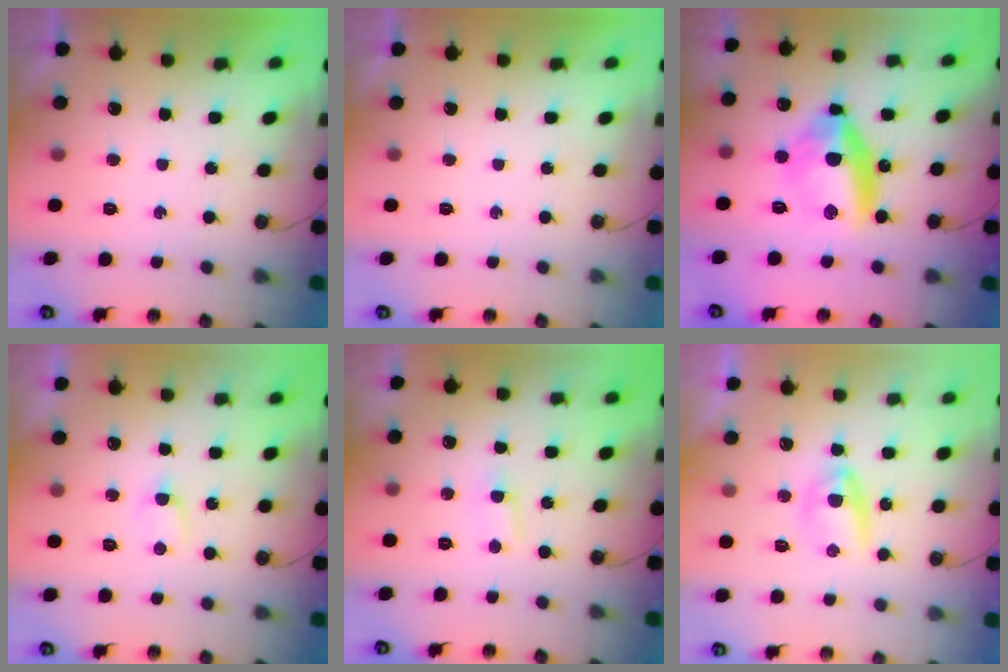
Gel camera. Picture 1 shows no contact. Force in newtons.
{"total": 0.0}
{"total": 11.9, "press": 11.6, "slide": 2.6}
{"total": 2.7, "press": 2.7, "slide": 0.4}
{"total": 2.8, "press": 2.7, "slide": 0.6}
{"total": 4.2, "press": 4.1, "slide": 0.8}